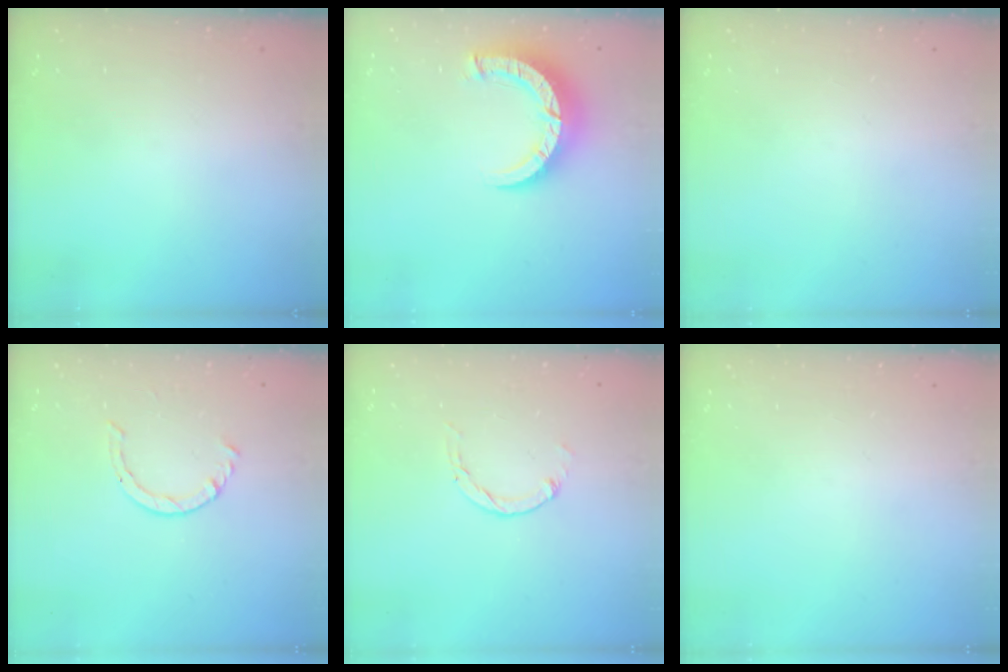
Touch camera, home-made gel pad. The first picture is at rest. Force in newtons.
{"total": 8.7, "press": 8.7, "slide": 1.1}
{"total": 0.0}
{"total": 3.0, "press": 2.9, "slide": 0.3}
{"total": 1.1, "press": 1.1, "slide": 0.2}
{"total": 0.0}